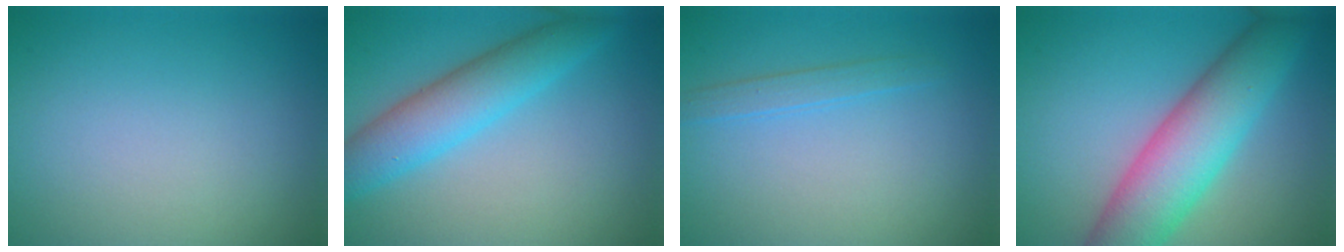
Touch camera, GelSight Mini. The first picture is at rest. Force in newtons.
{"total": 5.3, "press": 5.3, "slide": 0.1}
{"total": 1.3, "press": 1.3, "slide": 0.1}
{"total": 8.5, "press": 8.5, "slide": 0.1}